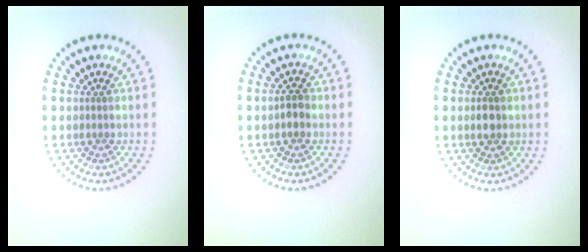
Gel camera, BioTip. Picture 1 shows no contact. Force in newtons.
{"total": 1.4, "press": 1.4, "slide": 0.2}
{"total": 1.5, "press": 1.5, "slide": 0.3}